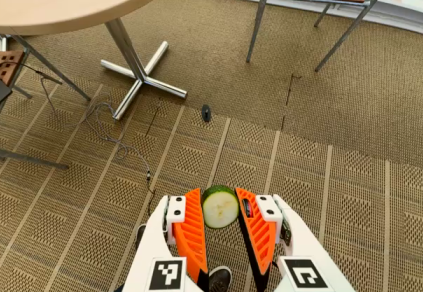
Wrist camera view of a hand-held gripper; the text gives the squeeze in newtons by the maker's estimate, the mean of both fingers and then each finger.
{"total": 7.5, "left": 7.2, "right": 7.8}